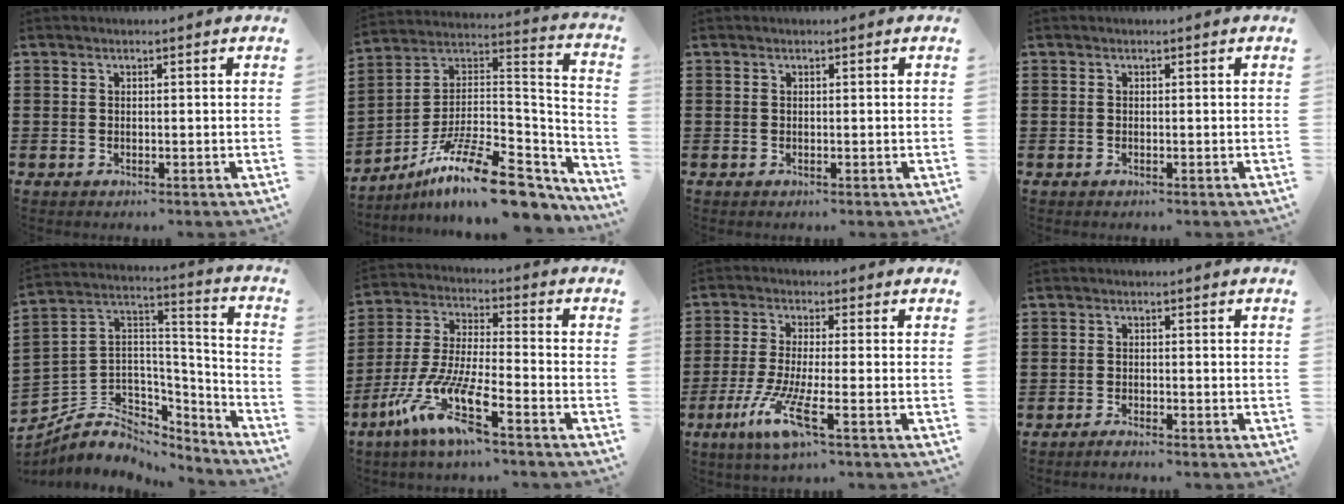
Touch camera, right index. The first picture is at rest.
{"total": 15.5, "force": [-10.2, 4.6, 10.7], "torque": [-0.184, 0.024, -0.178]}
{"total": 0.0}
{"total": 0.0}
{"total": 6.3, "force": [-3.6, 5.0, 1.6], "torque": [-0.055, -0.014, -0.066]}
{"total": 12.0, "force": [-8.5, 1.2, 8.3], "torque": [-0.206, -0.018, -0.176]}
{"total": 8.1, "force": [-3.6, 0.7, 7.2], "torque": [-0.166, -0.025, -0.069]}
{"total": 1.3, "force": [-1.2, -0.2, 0.2], "torque": [-0.004, -0.001, -0.023]}